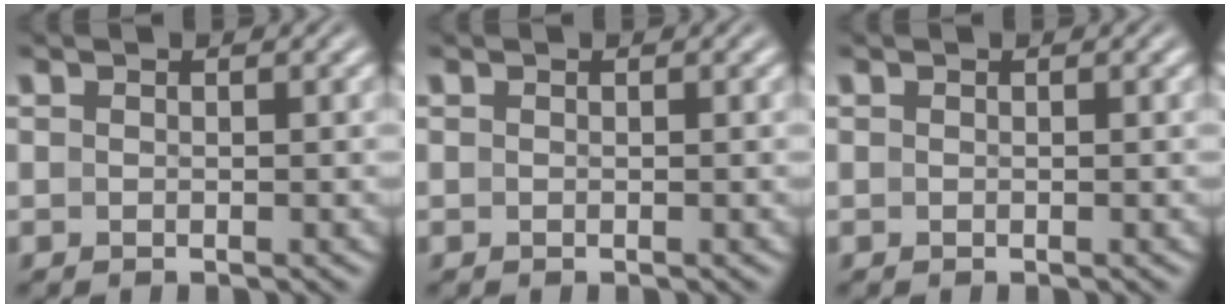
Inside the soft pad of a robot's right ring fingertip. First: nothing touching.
{"total": 0.0}
{"total": 0.0}